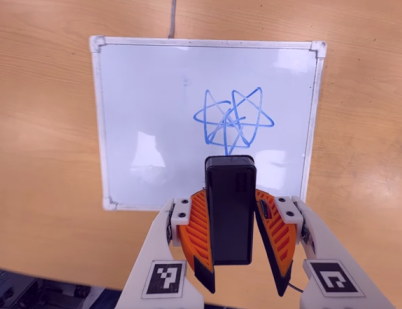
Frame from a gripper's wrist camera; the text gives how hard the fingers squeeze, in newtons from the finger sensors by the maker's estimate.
{"total": 5.1, "left": 4.8, "right": 5.5}